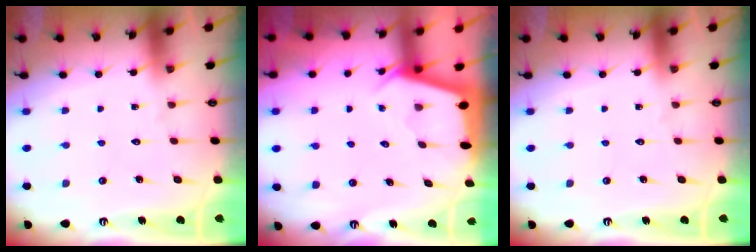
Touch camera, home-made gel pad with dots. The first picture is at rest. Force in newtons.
{"total": 2.2, "press": 2.2, "slide": 0.3}
{"total": 0.0}